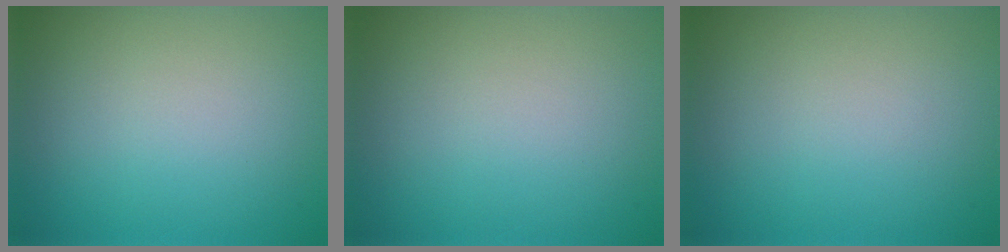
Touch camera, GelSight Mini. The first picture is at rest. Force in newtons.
{"total": 0.0}
{"total": 0.0}